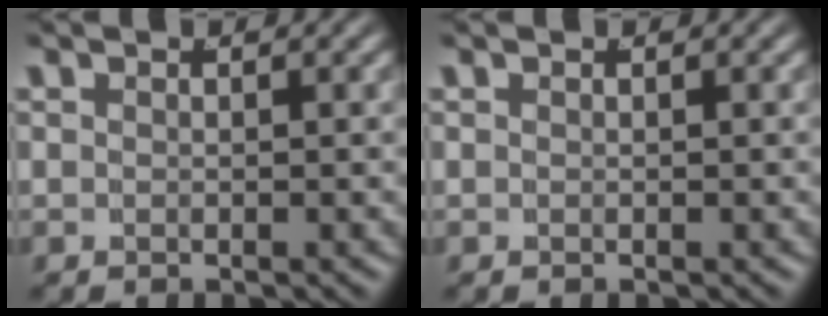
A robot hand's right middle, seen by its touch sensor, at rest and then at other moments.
{"total": 0.0}